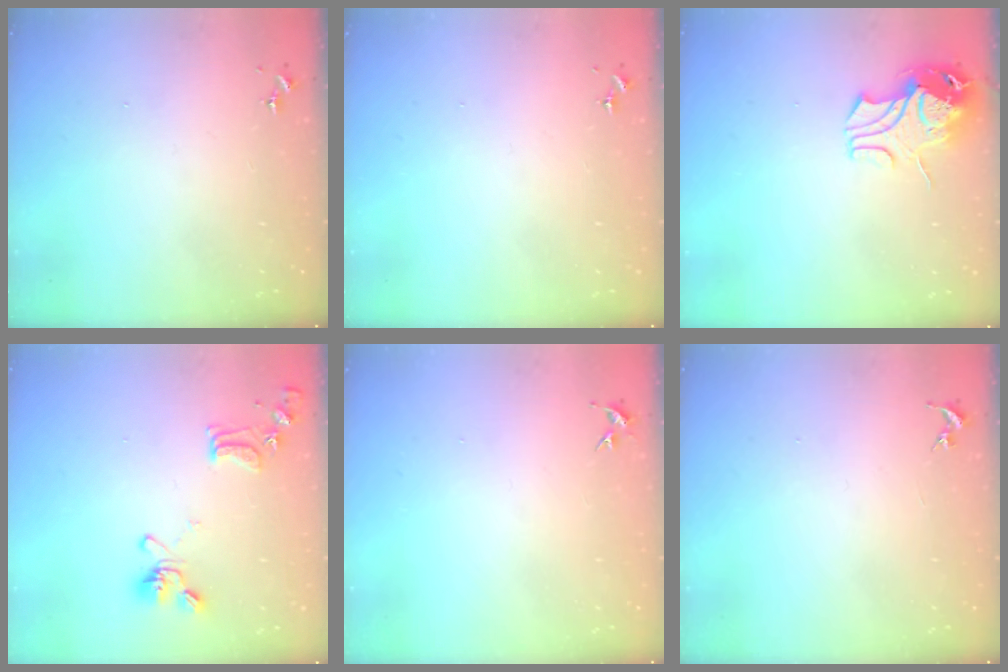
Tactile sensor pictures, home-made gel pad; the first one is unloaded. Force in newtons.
{"total": 0.0}
{"total": 11.5, "press": 11.4, "slide": 1.2}
{"total": 13.1, "press": 13.0, "slide": 1.9}
{"total": 4.2, "press": 4.2, "slide": 0.5}
{"total": 0.0}